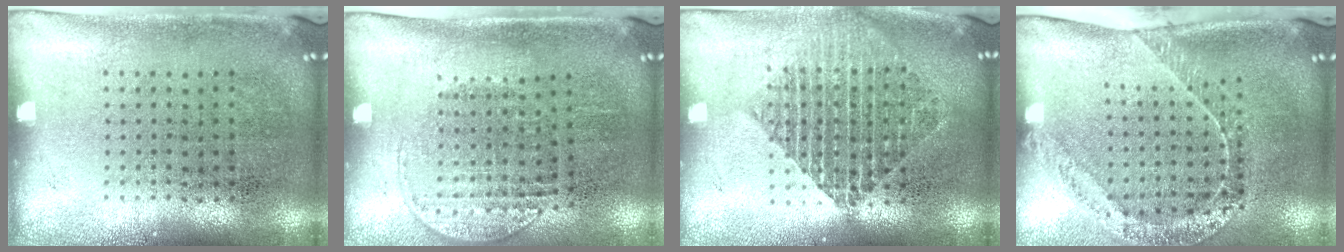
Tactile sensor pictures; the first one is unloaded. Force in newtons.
{"total": 1.3, "press": 1.1, "slide": 0.7}
{"total": 1.8, "press": 1.6, "slide": 1.0}
{"total": 1.6, "press": 1.5, "slide": 0.6}